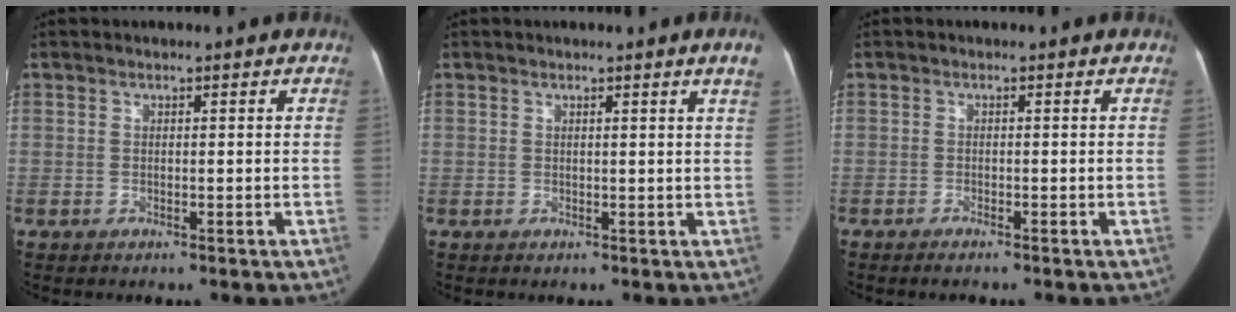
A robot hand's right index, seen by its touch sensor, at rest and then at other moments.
{"total": 2.2, "force": [1.5, -0.7, 1.4], "torque": [-0.019, -0.008, 0.012]}
{"total": 1.0, "force": [-0.9, 0.1, 0.5], "torque": [-0.012, -0.001, -0.011]}